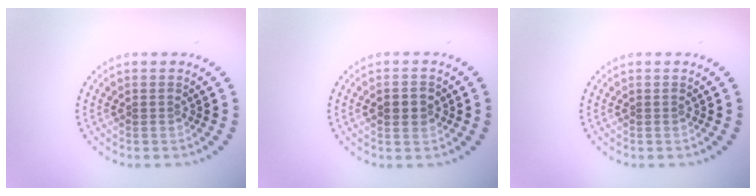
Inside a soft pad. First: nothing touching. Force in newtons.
{"total": 2.5, "press": 2.5, "slide": 0.2}
{"total": 0.0}